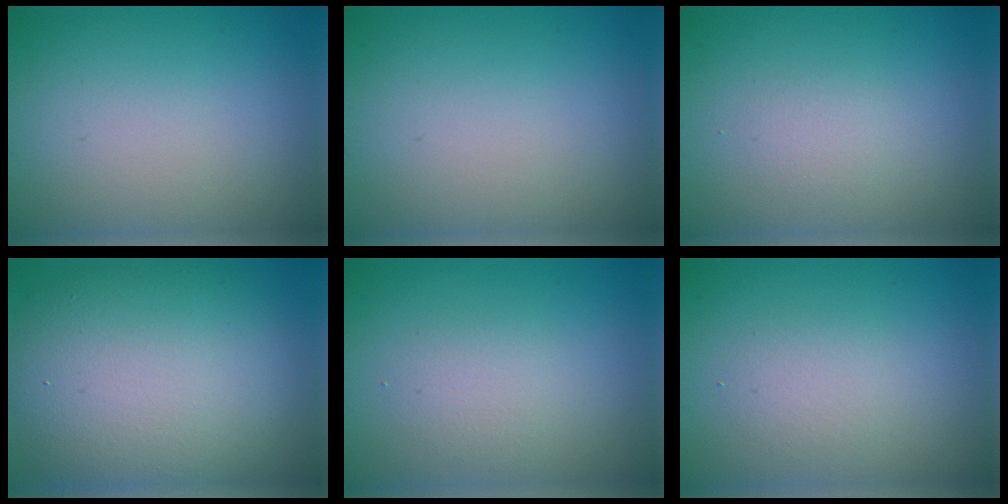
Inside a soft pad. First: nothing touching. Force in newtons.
{"total": 0.0}
{"total": 1.2, "press": 1.2, "slide": 0.0}
{"total": 10.2, "press": 10.2, "slide": 0.9}
{"total": 1.8, "press": 1.8, "slide": 0.1}
{"total": 1.8, "press": 1.8, "slide": 0.1}